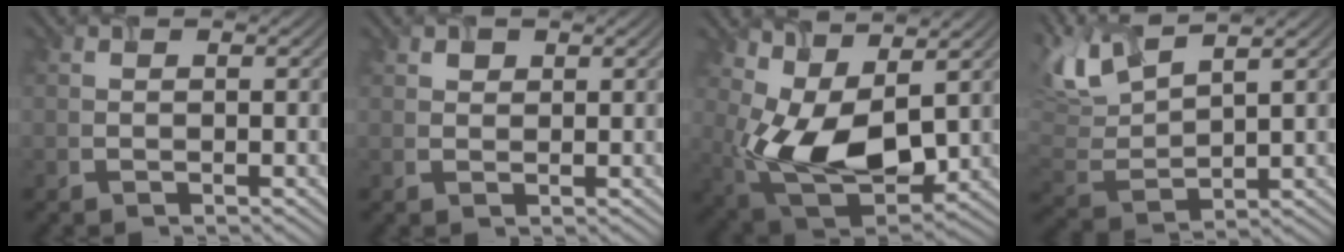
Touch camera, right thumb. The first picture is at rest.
{"total": 0.7, "force": [0.5, 0.5, 0.1], "torque": [-0.002, -0.004, 0.012]}
{"total": 11.5, "force": [2.0, 6.2, 9.4], "torque": [-0.208, -0.016, 0.044]}
{"total": 8.1, "force": [5.9, 2.1, 5.1], "torque": [-0.129, 0.011, 0.121]}